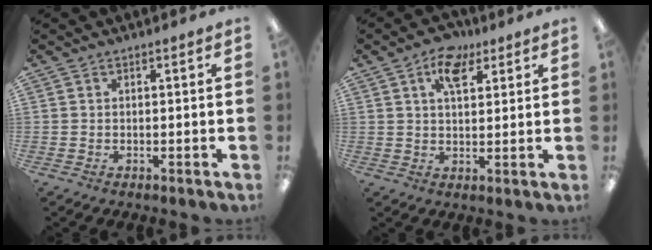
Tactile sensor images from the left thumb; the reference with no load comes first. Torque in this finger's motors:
{"motor_torque": [0.05, 0.05, -0.02, -0.19, 0.06]}